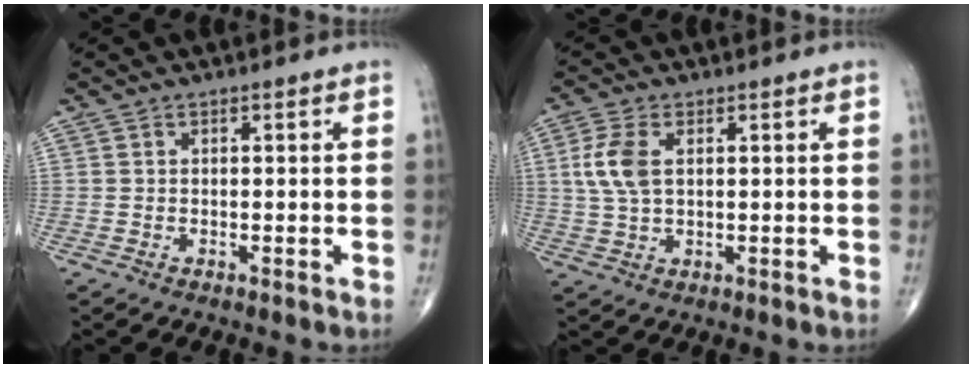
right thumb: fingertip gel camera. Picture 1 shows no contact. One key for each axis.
{"total": 6.6, "fx": 1.5, "fy": 3.6, "fz": 5.3, "tx": -0.126, "ty": 0.004, "tz": 0.030}